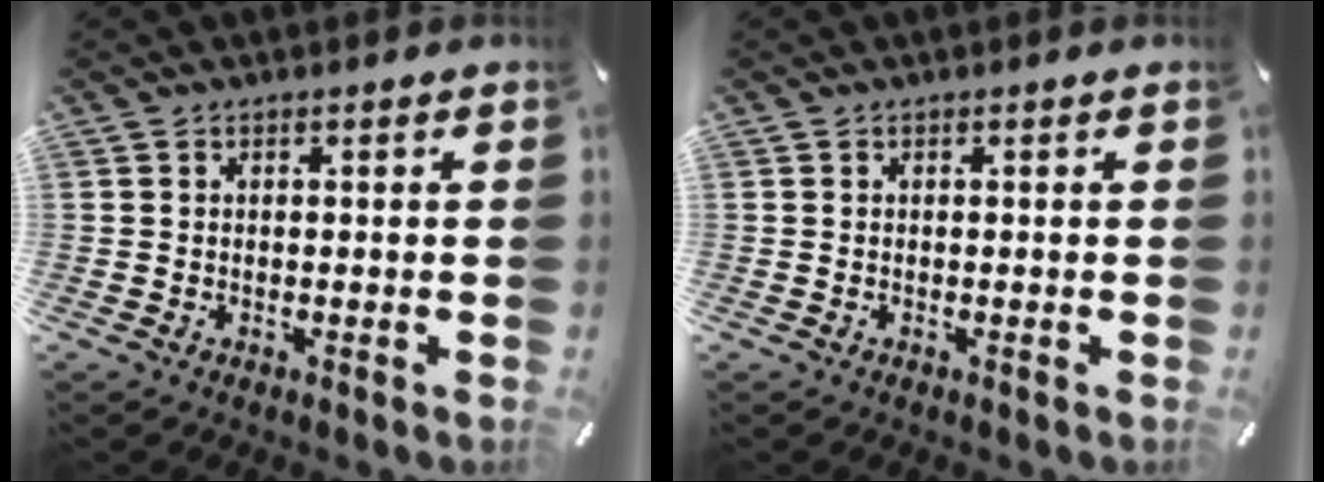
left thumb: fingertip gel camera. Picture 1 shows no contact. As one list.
[{"total": 0.0}]